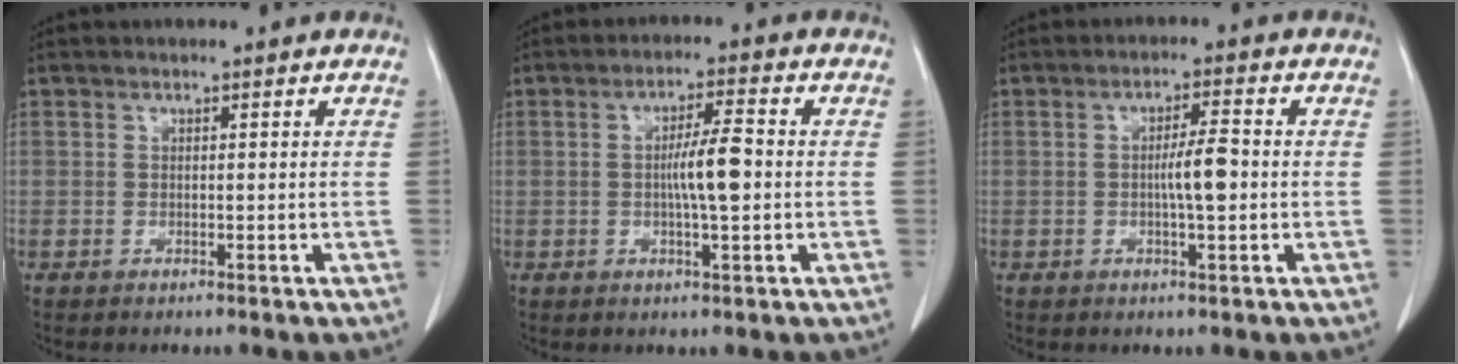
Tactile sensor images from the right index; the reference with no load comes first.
{"total": 5.9, "force": [-0.4, 0.5, 5.9], "torque": [-0.105, 0.004, -0.009]}
{"total": 4.5, "force": [-0.5, 0.4, 4.4], "torque": [-0.076, 0.002, -0.008]}